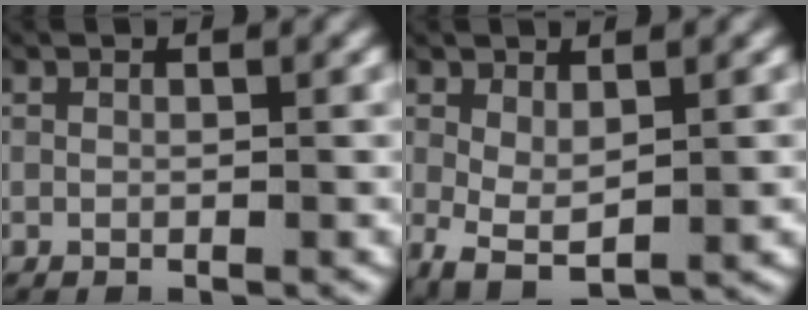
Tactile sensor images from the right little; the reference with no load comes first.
{"total": 4.1, "force": [-1.7, 2.4, 2.9], "torque": [-0.062, -0.027, -0.012]}